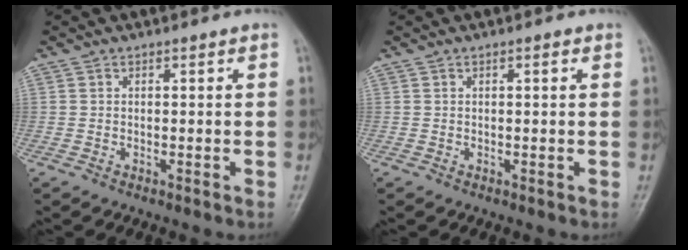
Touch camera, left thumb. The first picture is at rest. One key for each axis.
{"total": 0.8, "fx": 0.3, "fy": 0.2, "fz": 0.7, "tx": -0.011, "ty": 0.002, "tz": 0.003}